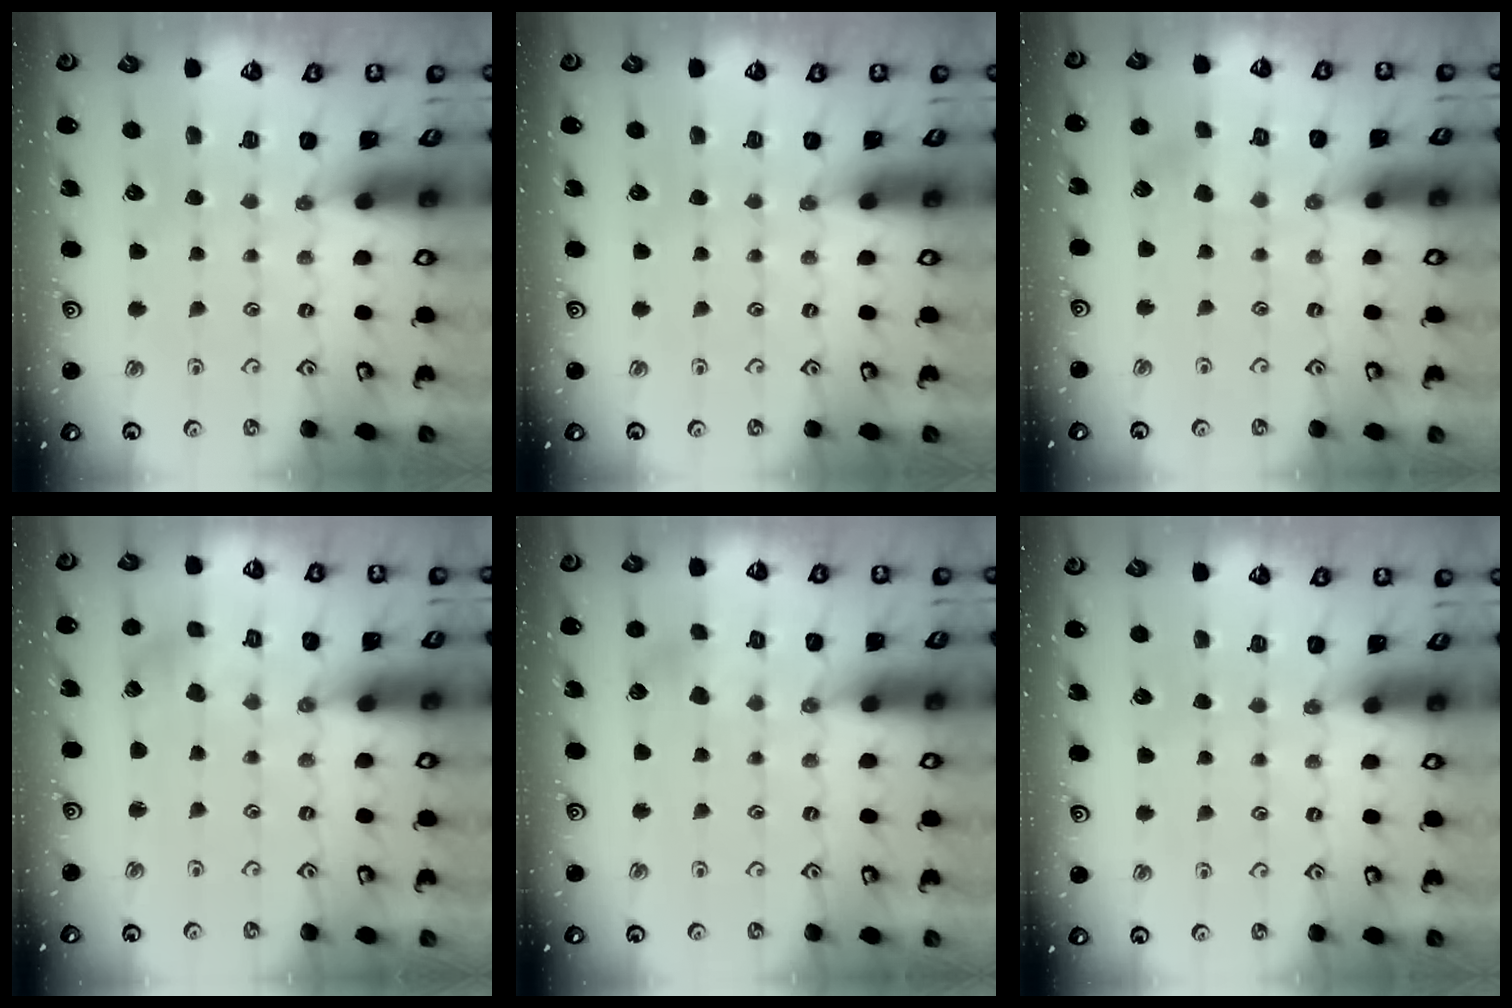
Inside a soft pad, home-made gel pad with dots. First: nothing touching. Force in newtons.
{"total": 0.0}
{"total": 2.9, "press": 2.9, "slide": 0.2}
{"total": 1.3, "press": 1.2, "slide": 0.3}
{"total": 3.4, "press": 3.3, "slide": 0.4}
{"total": 0.0}